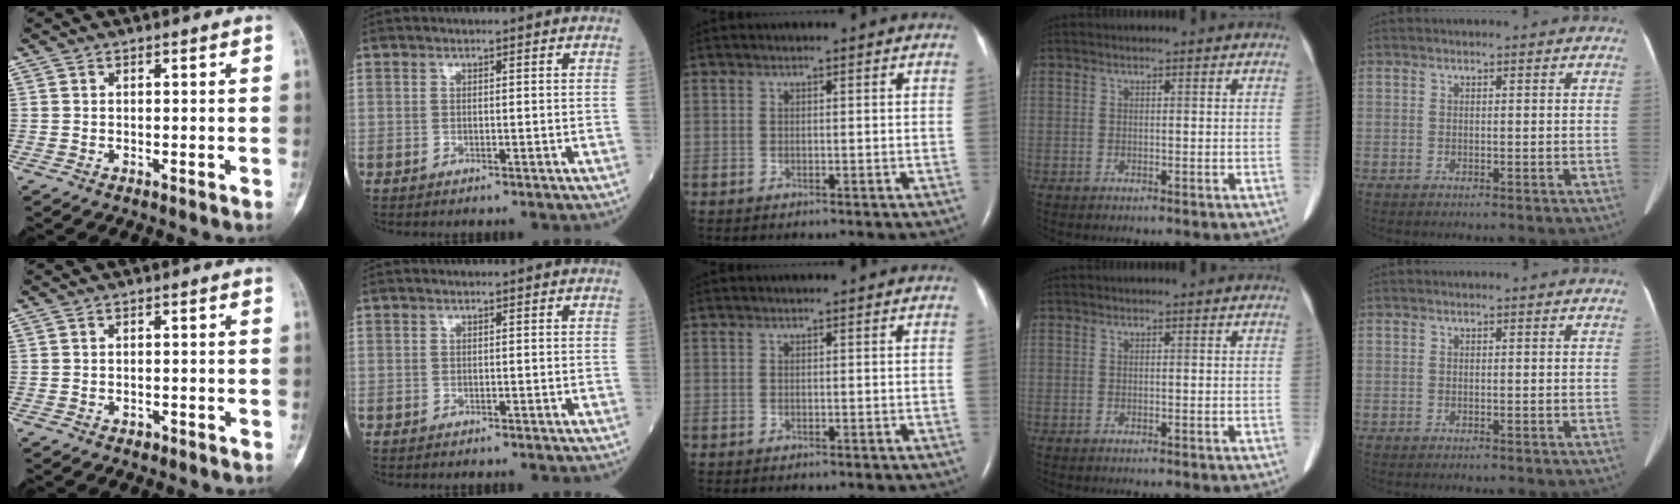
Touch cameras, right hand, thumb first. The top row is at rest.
{"thumb": {"total": 0.8, "force": [-0.6, 0.5, 0.3], "torque": [-0.001, 0.001, -0.009]}, "index": {"total": 0.5, "force": [-0.5, 0.2, 0.1], "torque": [-0.005, 0.001, -0.008]}}